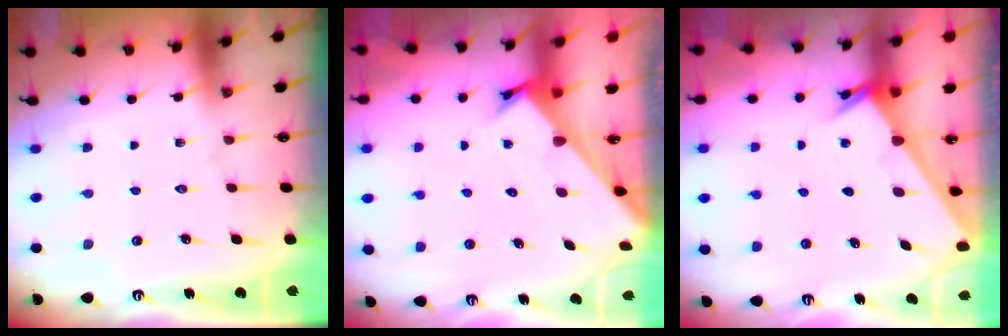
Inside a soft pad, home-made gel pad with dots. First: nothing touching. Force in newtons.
{"total": 2.6, "press": 2.6, "slide": 0.3}
{"total": 2.6, "press": 2.6, "slide": 0.2}